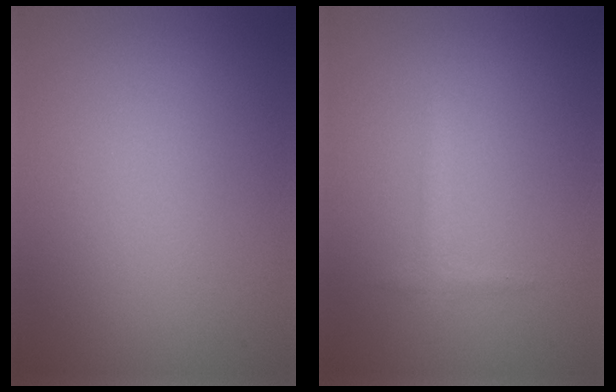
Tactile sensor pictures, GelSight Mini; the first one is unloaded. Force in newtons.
{"total": 1.0, "press": 1.0, "slide": 0.0}